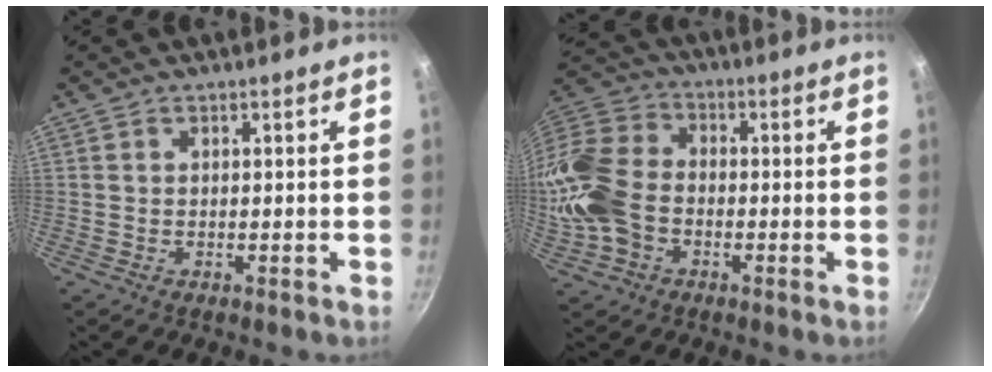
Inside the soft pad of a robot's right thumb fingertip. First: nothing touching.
{"total": 16.2, "force": [-3.6, 11.8, 10.5], "torque": [-0.219, 0.032, -0.086]}